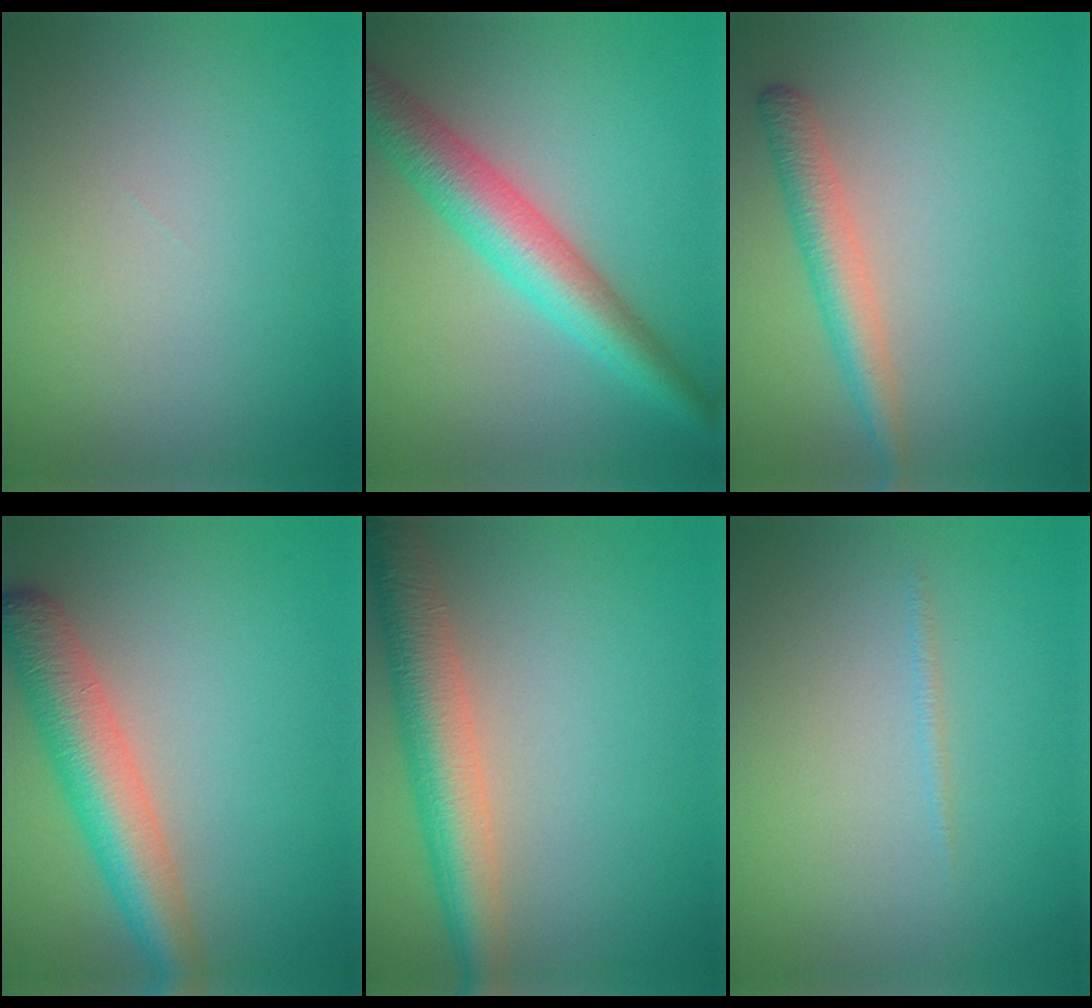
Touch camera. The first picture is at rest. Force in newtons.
{"total": 6.4, "press": 6.4, "slide": 0.2}
{"total": 3.1, "press": 3.1, "slide": 0.2}
{"total": 6.1, "press": 6.1, "slide": 0.3}
{"total": 6.1, "press": 6.1, "slide": 0.4}
{"total": 0.6, "press": 0.6, "slide": 0.1}